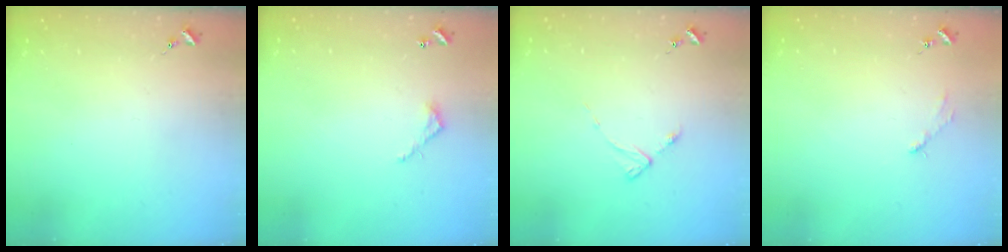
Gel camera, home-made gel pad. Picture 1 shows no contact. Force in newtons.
{"total": 3.9, "press": 3.9, "slide": 0.3}
{"total": 2.7, "press": 2.7, "slide": 0.4}
{"total": 2.9, "press": 2.9, "slide": 0.4}